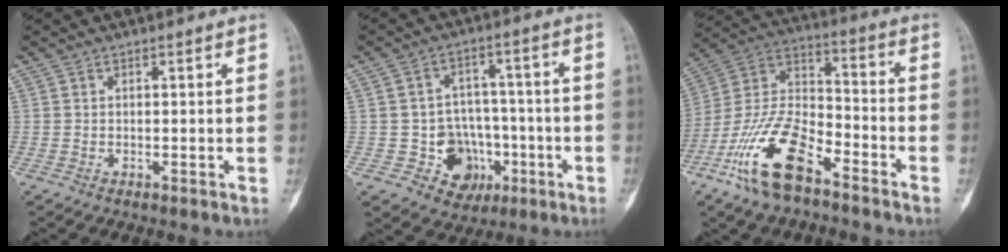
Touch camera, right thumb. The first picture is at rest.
{"total": 9.9, "force": [-3.1, 8.7, 3.5], "torque": [0.000, 0.034, -0.039]}
{"total": 17.6, "force": [-10.3, 7.4, 12.2], "torque": [-0.239, 0.061, -0.201]}